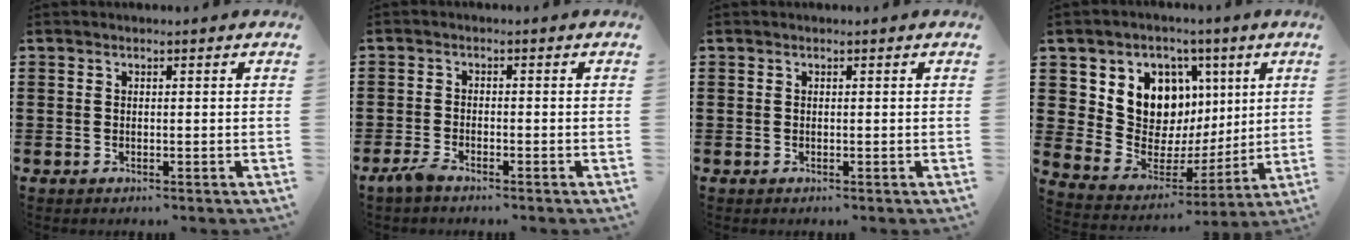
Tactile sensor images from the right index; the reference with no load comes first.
{"total": 2.1, "force": [-1.7, 0.4, 1.0], "torque": [-0.032, -0.003, -0.038]}
{"total": 0.0}
{"total": 10.6, "force": [4.6, 8.7, 3.9], "torque": [-0.108, -0.042, 0.091]}